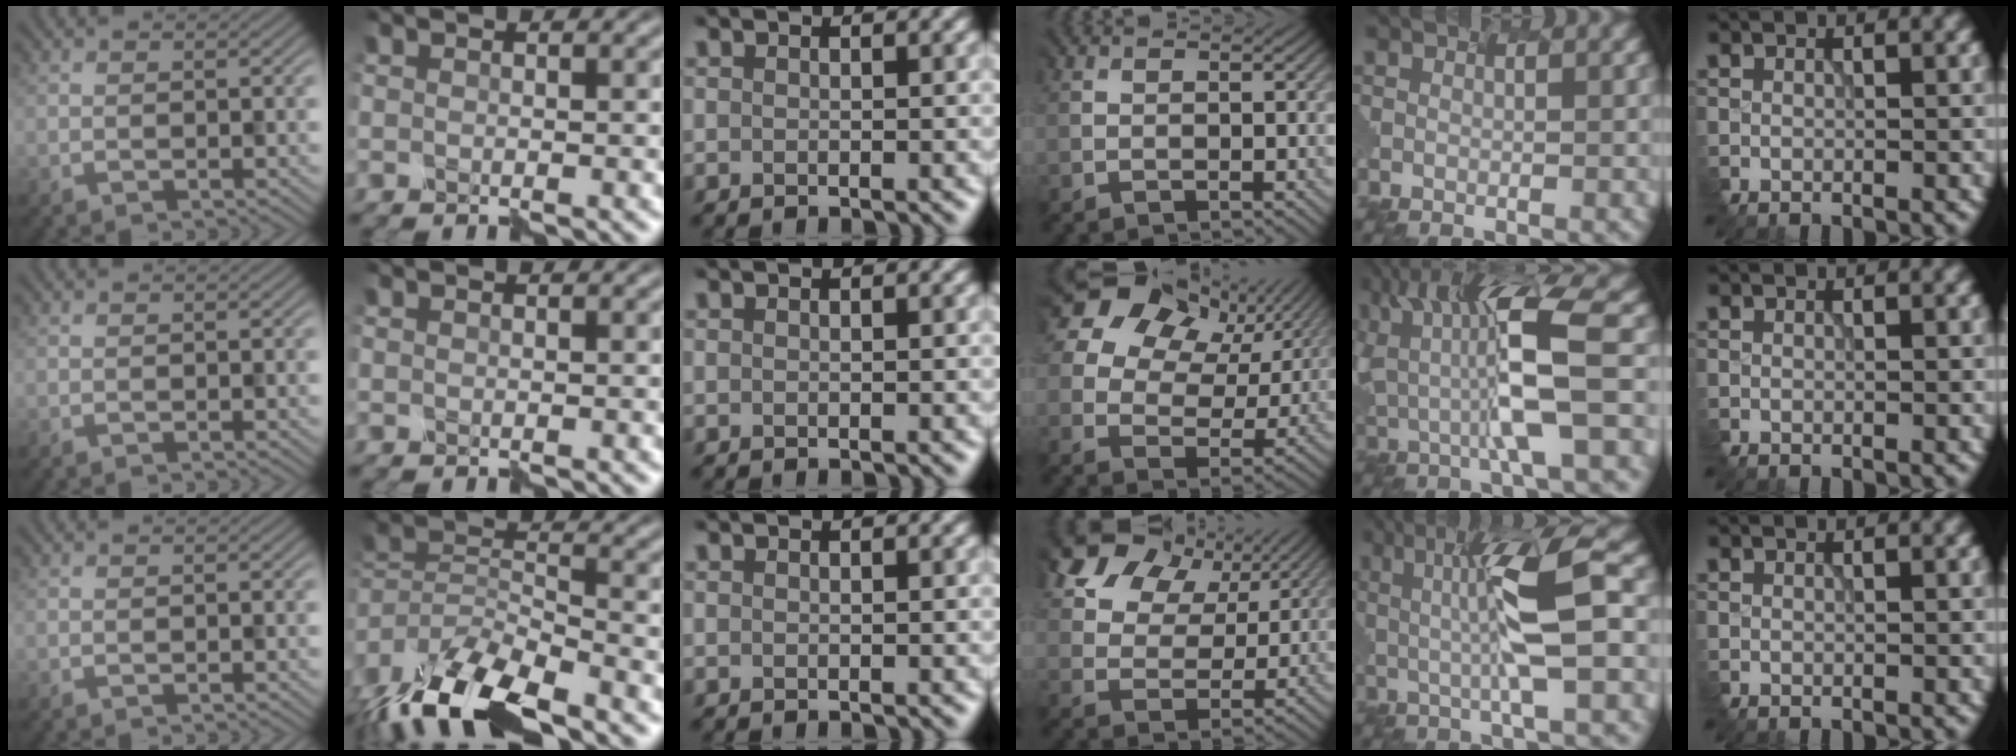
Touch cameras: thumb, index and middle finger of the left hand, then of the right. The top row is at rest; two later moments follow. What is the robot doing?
{"motion": "disassemble", "object": "puzzle pieces"}